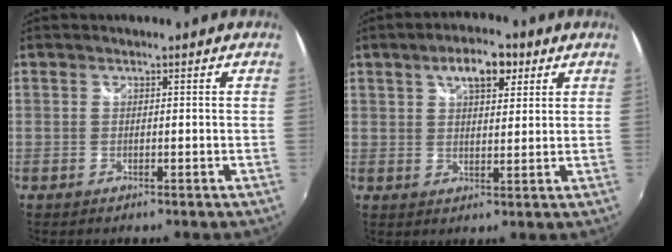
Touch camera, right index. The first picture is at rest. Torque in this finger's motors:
{"motor_torque": [0.12, 0.10, 0.14, 0.06]}